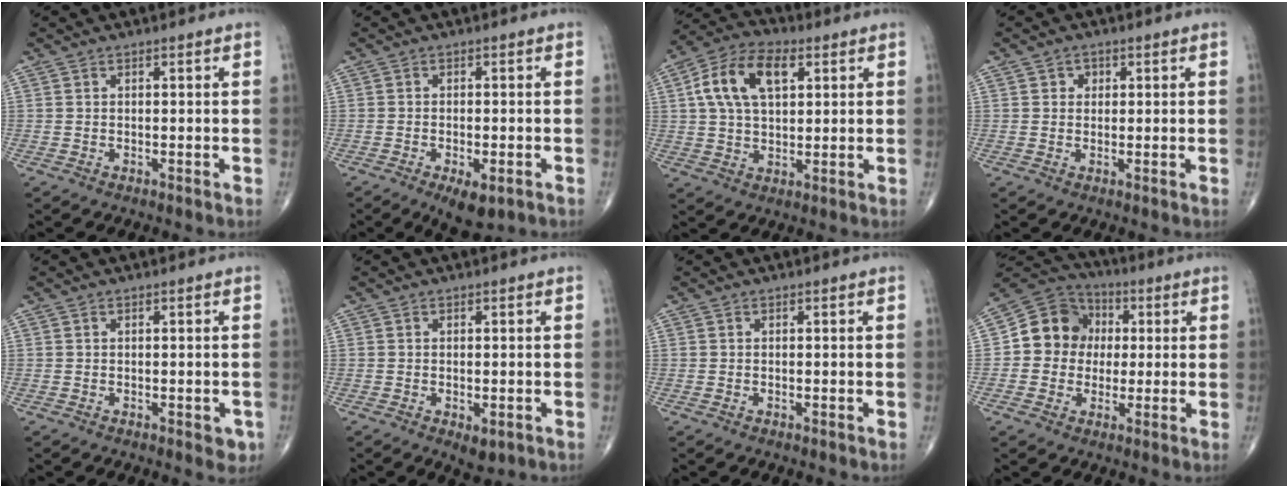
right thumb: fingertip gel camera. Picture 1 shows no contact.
{"total": 5.9, "force": [-2.8, 2.4, 4.6], "torque": [-0.067, -0.002, -0.036]}
{"total": 12.9, "force": [3.9, 7.4, 9.7], "torque": [-0.175, 0.014, 0.066]}
{"total": 1.9, "force": [0.6, 1.7, 0.6], "torque": [0.002, 0.000, 0.004]}
{"total": 2.4, "force": [-0.8, 1.3, 1.9], "torque": [-0.006, 0.001, -0.008]}
{"total": 3.0, "force": [-1.0, 1.5, 2.4], "torque": [-0.032, -0.006, -0.008]}
{"total": 0.0}
{"total": 11.5, "force": [0.9, 10.5, 4.7], "torque": [-0.045, 0.022, 0.003]}